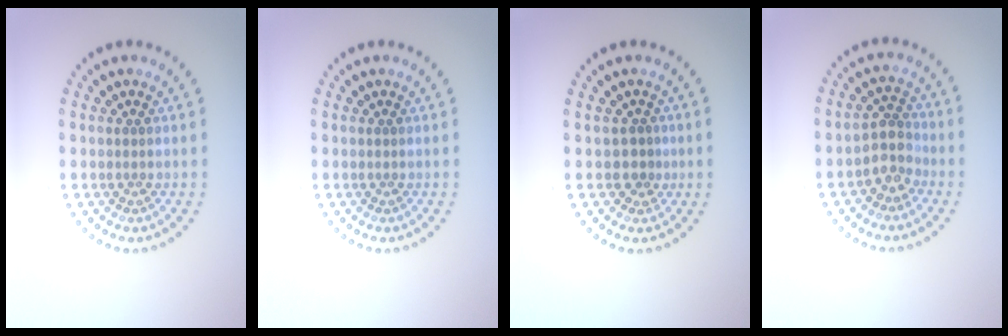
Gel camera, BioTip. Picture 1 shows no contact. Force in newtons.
{"total": 0.0}
{"total": 1.0, "press": 0.7, "slide": 0.7}
{"total": 2.6, "press": 2.2, "slide": 1.4}